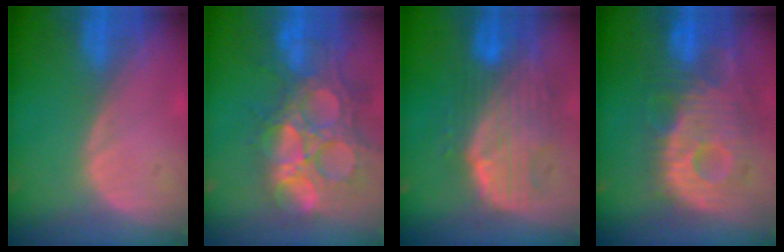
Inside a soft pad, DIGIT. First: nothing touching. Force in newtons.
{"total": 14.7, "press": 12.1, "slide": 8.3}
{"total": 10.6, "press": 9.1, "slide": 5.4}
{"total": 12.2, "press": 10.8, "slide": 5.6}